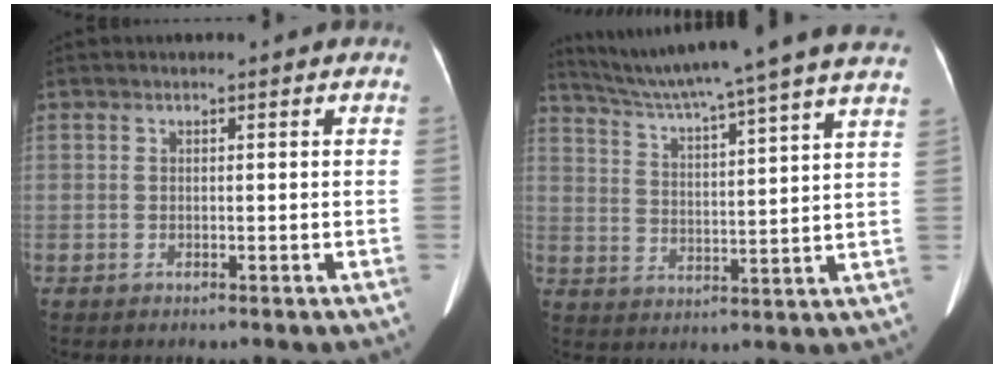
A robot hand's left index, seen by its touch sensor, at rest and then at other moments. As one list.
[{"total": 23.8, "force": [20.8, -1.5, 11.5], "torque": [-0.197, -0.022, 0.285]}]